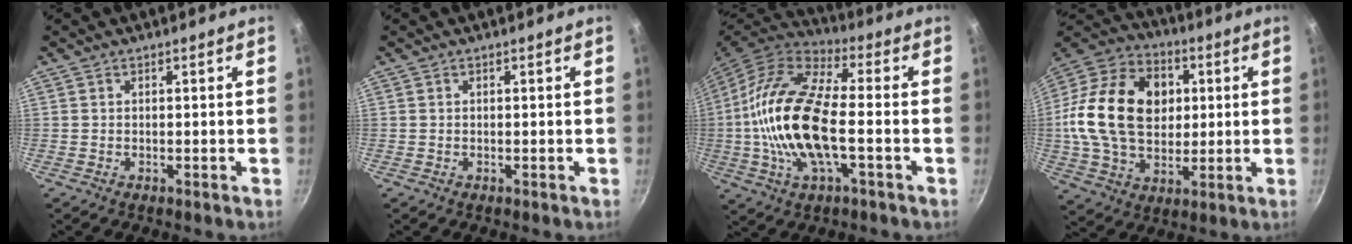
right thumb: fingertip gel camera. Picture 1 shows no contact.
{"total": 0.0}
{"total": 20.1, "force": [-2.2, 8.4, 18.1], "torque": [-0.355, 0.027, -0.058]}
{"total": 23.8, "force": [2.6, 17.2, 16.1], "torque": [-0.266, 0.023, 0.040]}